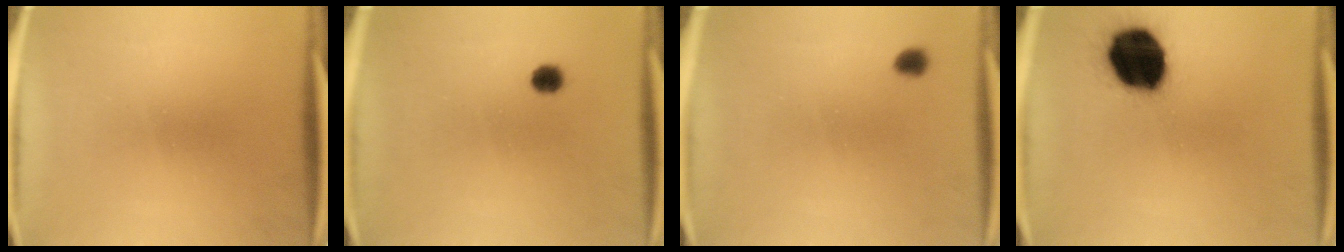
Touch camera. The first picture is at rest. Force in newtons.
{"total": 1.9}
{"total": 1.8}
{"total": 19.8}